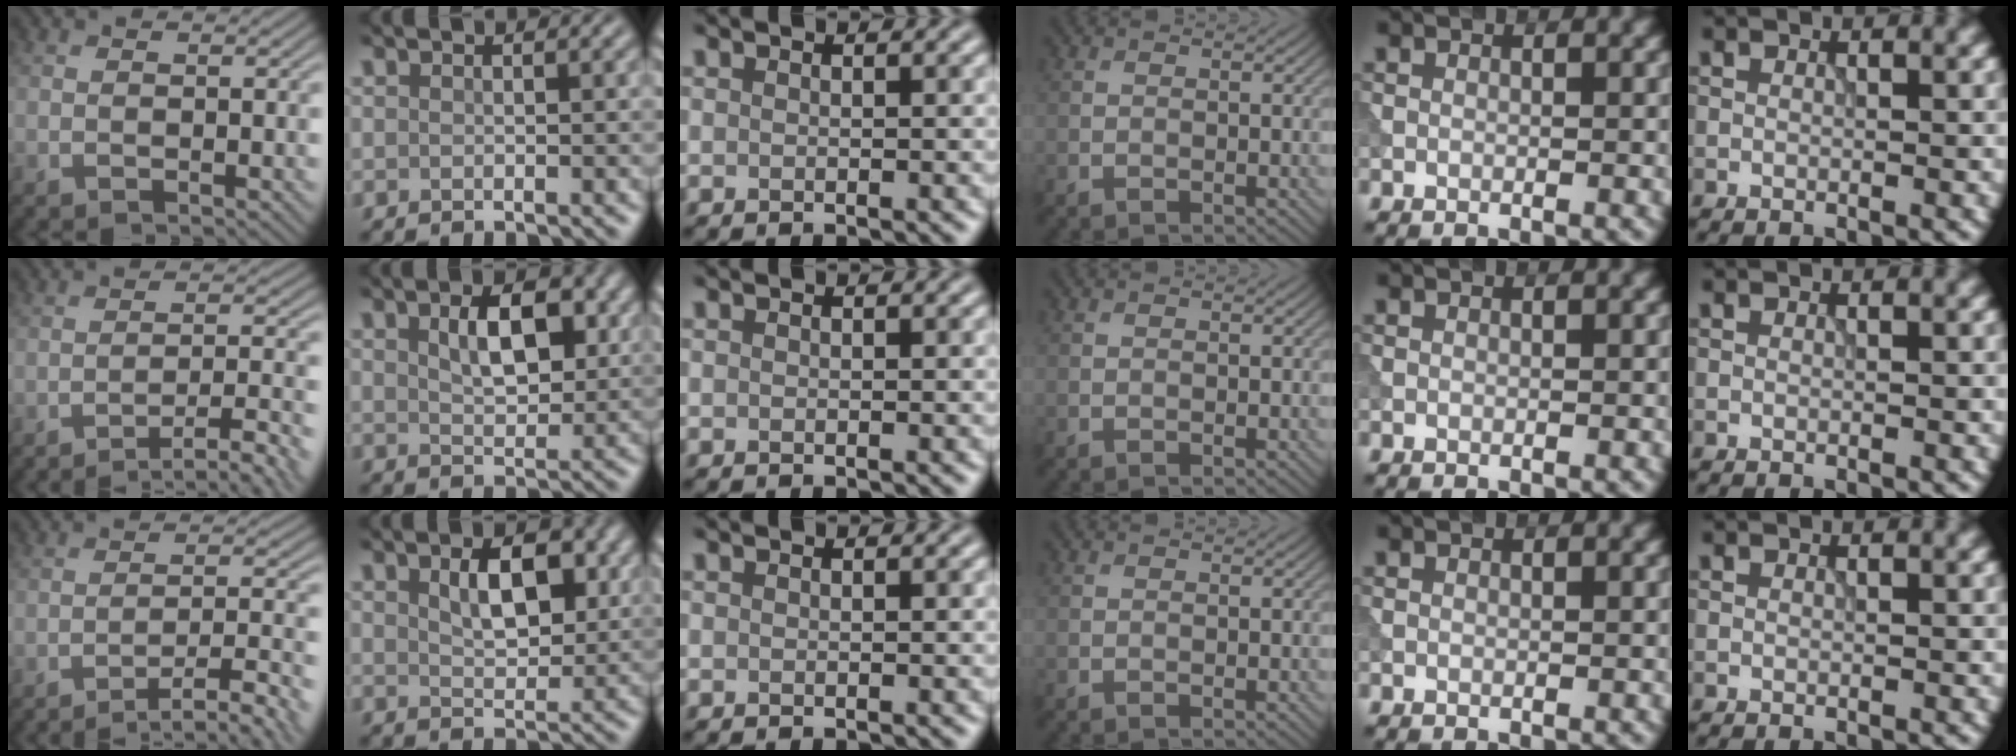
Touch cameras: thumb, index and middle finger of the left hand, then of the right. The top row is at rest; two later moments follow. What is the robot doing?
{"motion": "extract", "object": "tissue"}